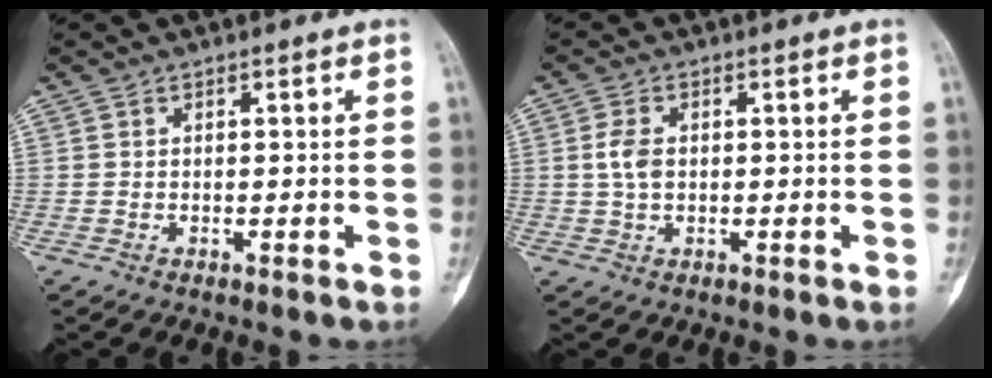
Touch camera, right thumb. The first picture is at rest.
{"total": 3.5, "force": [0.3, 2.2, 2.7], "torque": [-0.055, 0.005, 0.004]}